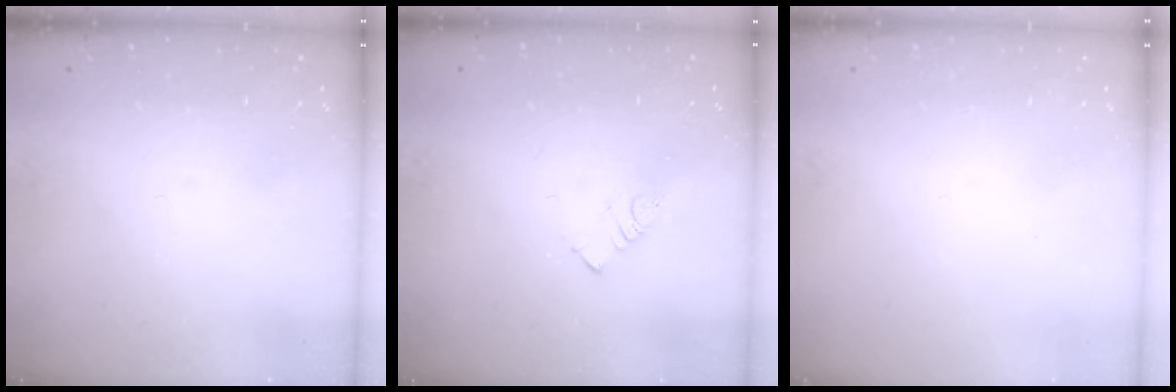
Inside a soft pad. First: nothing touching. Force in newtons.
{"total": 2.7, "press": 2.7, "slide": 0.4}
{"total": 1.6, "press": 1.5, "slide": 0.1}